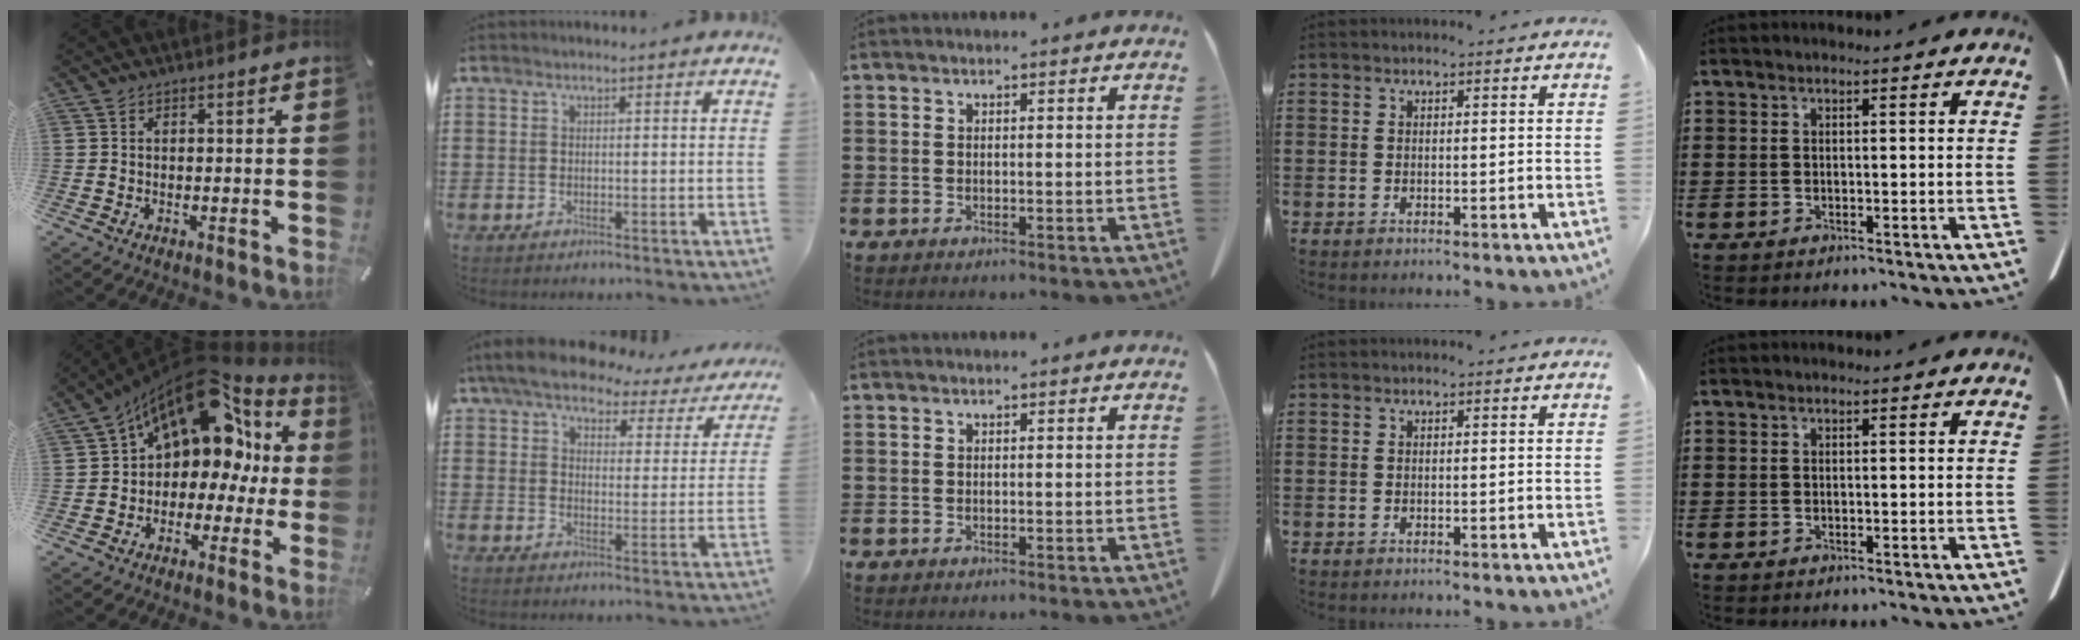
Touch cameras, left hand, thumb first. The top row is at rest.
{"thumb": {"total": 17.1, "force": [8.5, 10.8, 10.3], "torque": [-0.168, -0.063, 0.143]}, "index": {"total": 7.2, "force": [6.3, 2.0, 2.9], "torque": [-0.086, -0.025, 0.111]}}